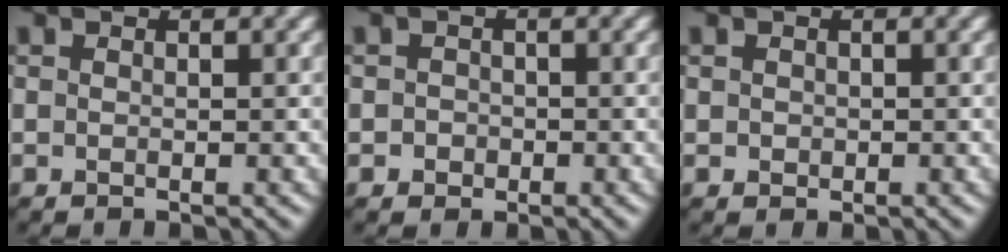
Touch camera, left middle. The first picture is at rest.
{"total": 1.1, "force": [-0.7, 0.8, 0.0], "torque": [0.010, 0.000, -0.012]}
{"total": 0.6, "force": [-0.1, 0.5, 0.2], "torque": [-0.002, -0.004, 0.001]}